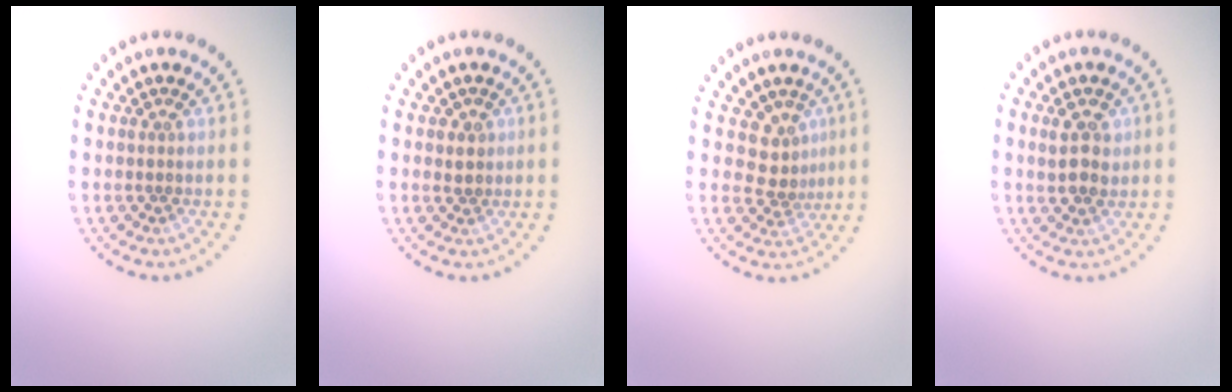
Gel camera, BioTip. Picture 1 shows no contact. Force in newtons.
{"total": 0.8, "press": 0.8, "slide": 0.3}
{"total": 2.9, "press": 2.1, "slide": 2.1}
{"total": 2.8, "press": 2.7, "slide": 0.6}